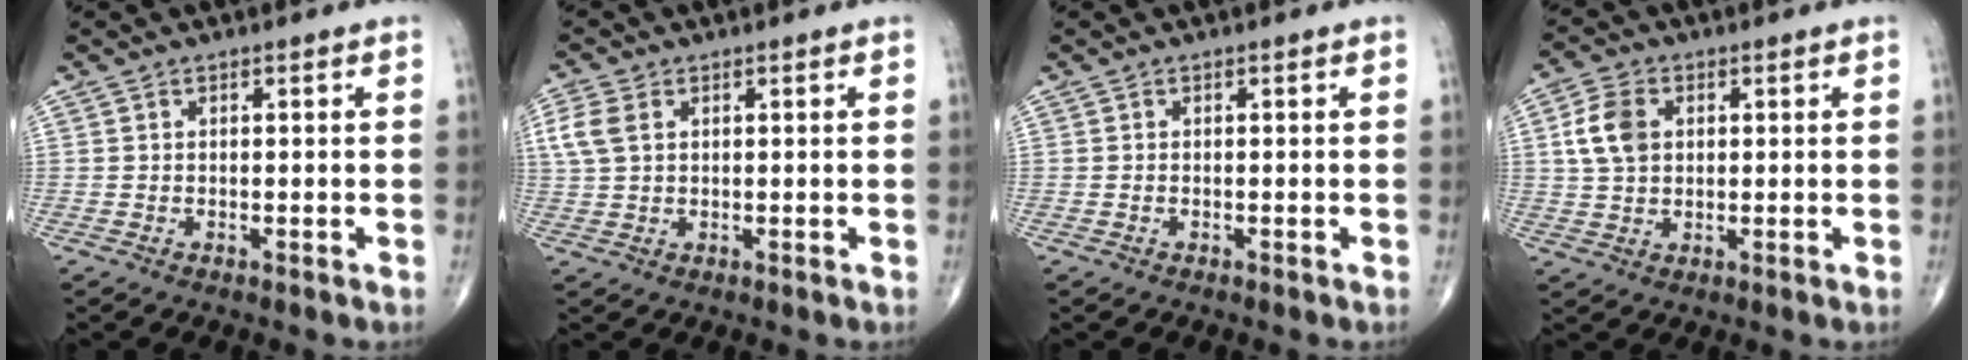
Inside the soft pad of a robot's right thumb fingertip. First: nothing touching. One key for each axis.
{"total": 5.1, "fx": 1.6, "fy": 3.4, "fz": 3.4, "tx": -0.085, "ty": 0.007, "tz": 0.034}
{"total": 0.0}
{"total": 7.3, "fx": 1.6, "fy": 5.1, "fz": 4.9, "tx": -0.089, "ty": 0.002, "tz": 0.030}